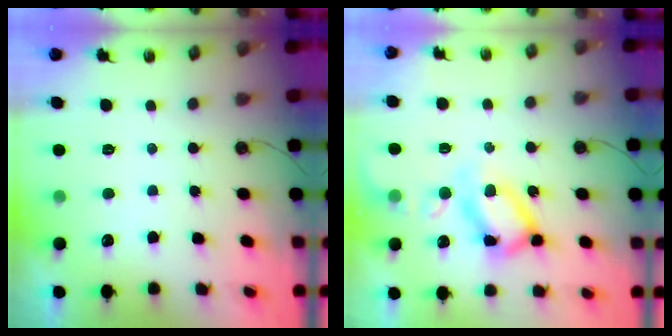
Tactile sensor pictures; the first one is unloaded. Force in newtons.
{"total": 12.9, "press": 12.9, "slide": 1.2}